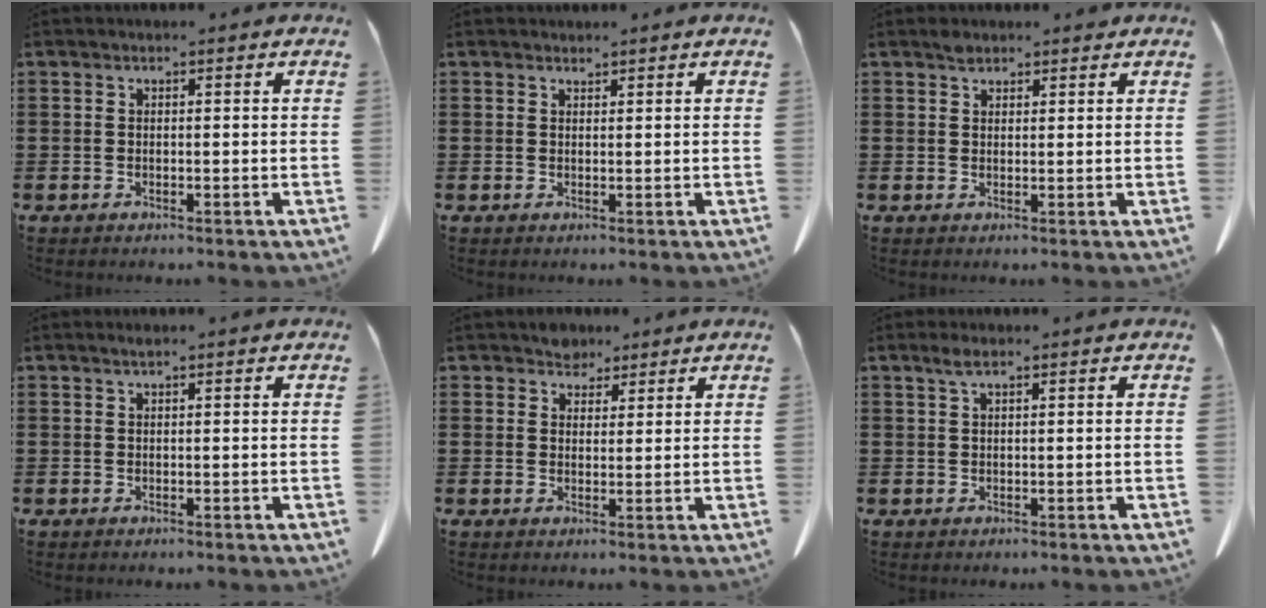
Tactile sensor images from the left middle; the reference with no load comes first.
{"total": 0.7, "force": [0.7, 0.1, -0.1], "torque": [0.000, 0.000, 0.015]}
{"total": 1.7, "force": [1.4, 0.7, 0.5], "torque": [-0.014, -0.001, 0.028]}
{"total": 0.6, "force": [0.4, -0.1, 0.4], "torque": [-0.008, -0.003, 0.008]}
{"total": 3.1, "force": [2.7, 1.4, 0.2], "torque": [-0.004, 0.000, 0.052]}
{"total": 1.5, "force": [0.7, 0.2, 1.3], "torque": [-0.028, 0.000, 0.014]}